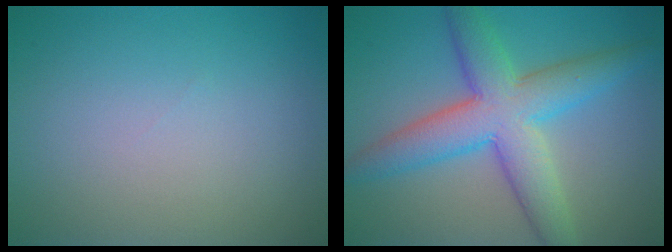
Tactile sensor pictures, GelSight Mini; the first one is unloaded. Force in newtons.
{"total": 7.7, "press": 7.7, "slide": 0.2}